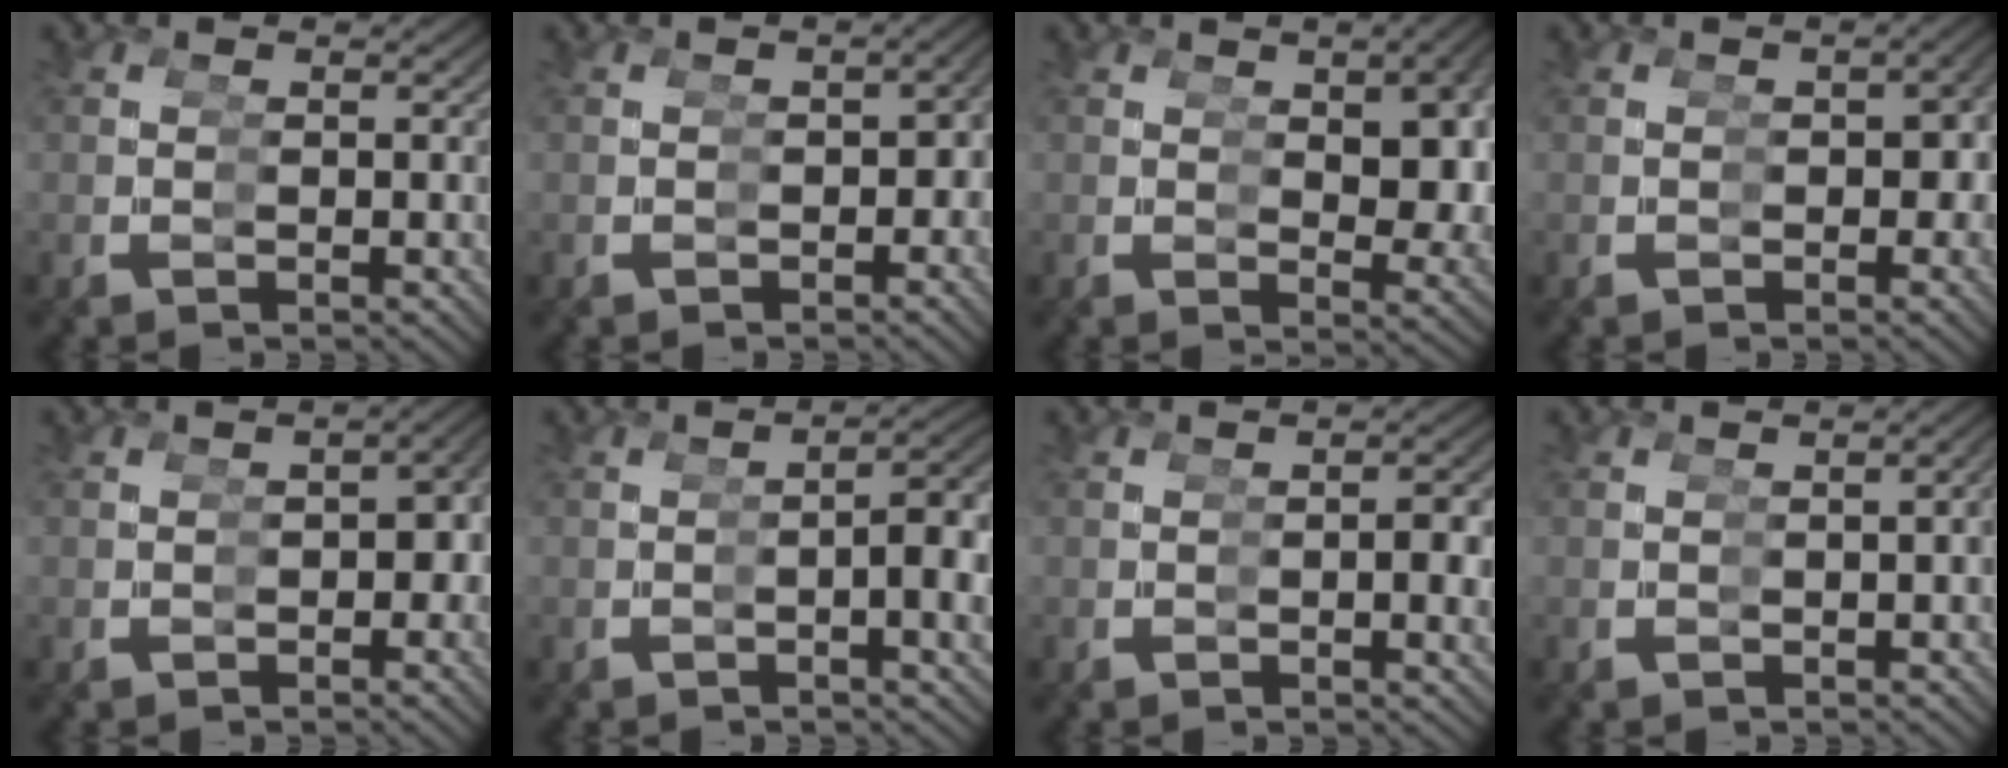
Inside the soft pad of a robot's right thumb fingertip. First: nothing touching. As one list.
[{"total": 2.5, "force": [-0.9, 1.7, 1.5], "torque": [-0.014, -0.006, -0.009]}, {"total": 4.7, "force": [0.7, 2.0, 4.2], "torque": [-0.046, -0.005, 0.014]}, {"total": 3.0, "force": [-0.5, 1.9, 2.3], "torque": [-0.020, -0.006, -0.002]}, {"total": 3.9, "force": [-0.9, 2.4, 2.9], "torque": [-0.028, -0.004, -0.007]}, {"total": 6.2, "force": [-0.2, 1.5, 6.0], "torque": [-0.073, 0.015, -0.006]}, {"total": 2.4, "force": [-0.1, 0.1, 2.4], "torque": [-0.034, 0.005, -0.001]}, {"total": 1.7, "force": [-0.4, 0.2, 1.6], "torque": [-0.029, 0.001, -0.002]}]